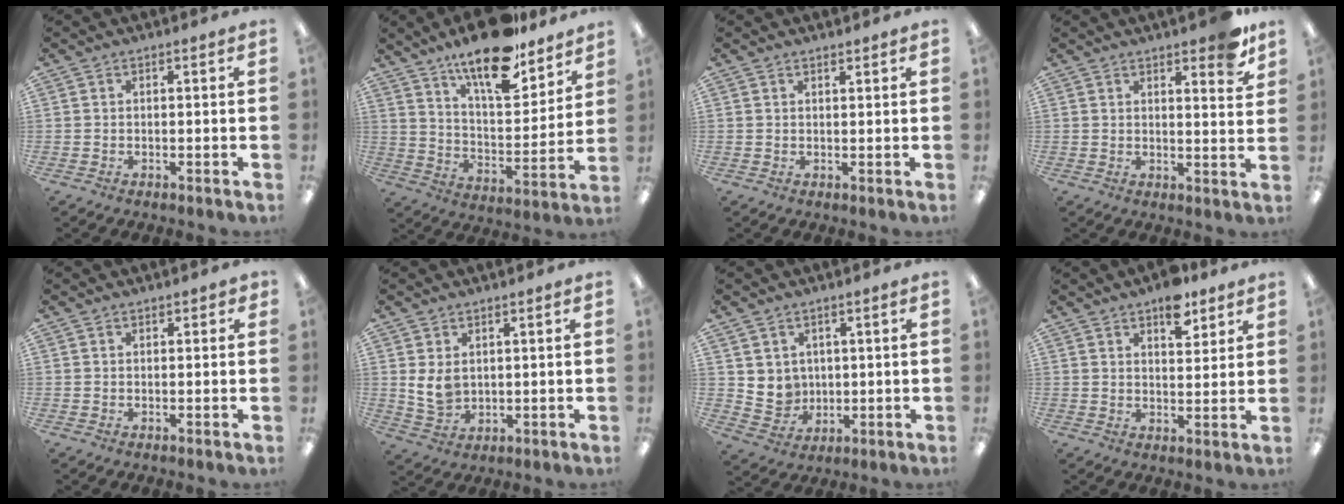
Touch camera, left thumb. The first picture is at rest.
{"total": 18.1, "force": [14.0, 5.8, 9.9], "torque": [-0.158, -0.092, 0.235]}
{"total": 1.0, "force": [1.0, 0.2, 0.2], "torque": [-0.003, -0.001, 0.019]}
{"total": 6.7, "force": [5.3, 1.7, 3.8], "torque": [-0.040, -0.029, 0.086]}
{"total": 1.1, "force": [0.7, 0.6, 0.5], "torque": [-0.001, -0.001, 0.011]}
{"total": 5.8, "force": [2.1, 4.1, 3.5], "torque": [-0.077, -0.009, 0.039]}
{"total": 5.7, "force": [3.0, 4.9, 0.0], "torque": [-0.008, -0.019, 0.062]}
{"total": 8.1, "force": [5.8, 3.7, 4.3], "torque": [-0.042, -0.032, 0.094]}